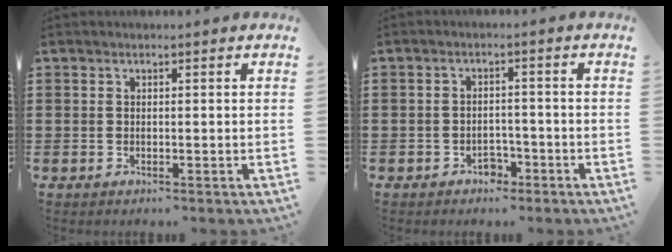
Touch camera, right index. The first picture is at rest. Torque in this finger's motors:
{"motor_torque": [2.14, 0.00, 0.02, 0.00]}